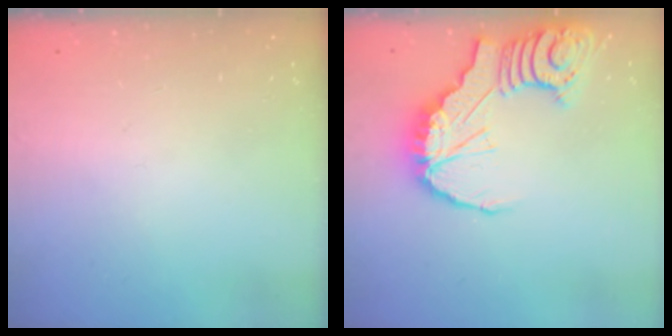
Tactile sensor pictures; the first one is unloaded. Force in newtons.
{"total": 15.1, "press": 15.0, "slide": 1.9}